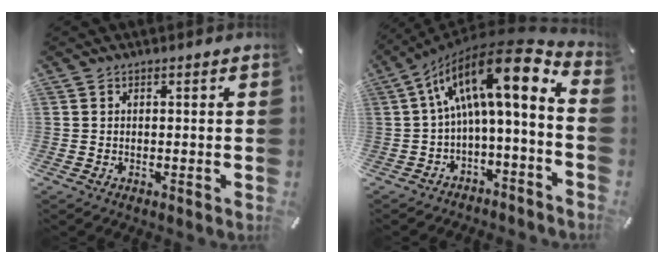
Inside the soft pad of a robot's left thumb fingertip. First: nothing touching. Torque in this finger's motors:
{"motor_torque": [-0.03, 2.48, 1.75, -1.02, 0.65]}